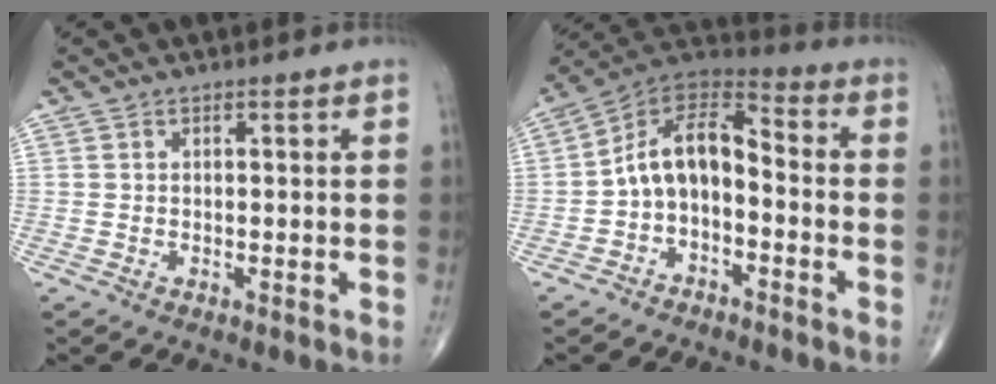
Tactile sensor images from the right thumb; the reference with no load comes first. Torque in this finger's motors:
{"motor_torque": [0.26, 0.23, 0.19, -0.28, 0.28]}